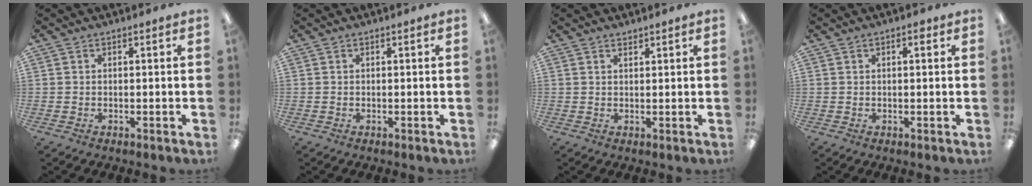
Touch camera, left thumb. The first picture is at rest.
{"total": 0.0}
{"total": 1.3, "force": [1.2, 0.3, 0.3], "torque": [-0.007, -0.002, 0.023]}
{"total": 1.3, "force": [0.7, 0.6, 1.0], "torque": [-0.006, -0.003, 0.007]}